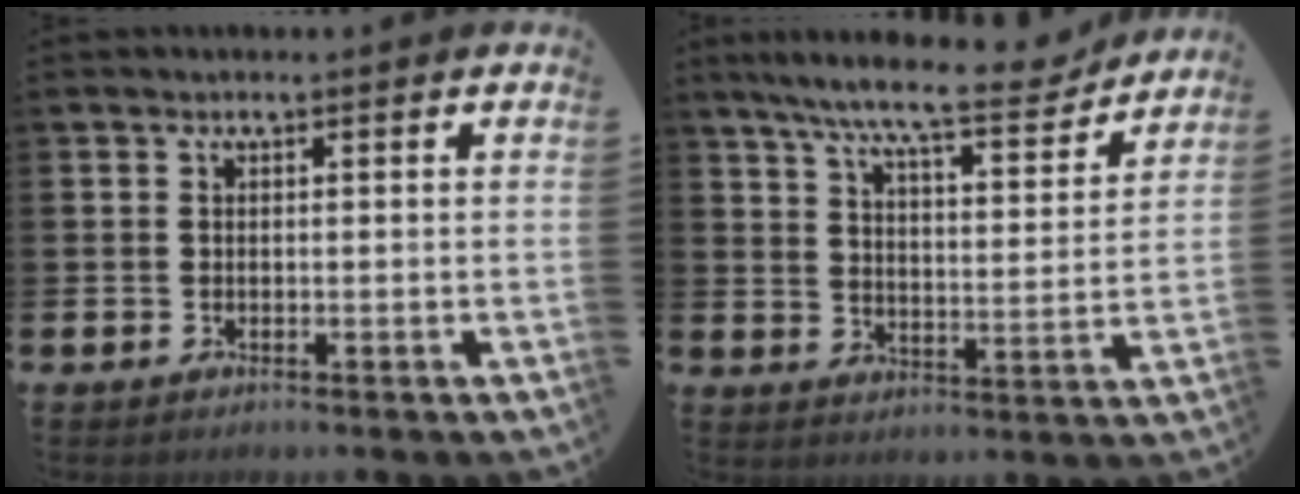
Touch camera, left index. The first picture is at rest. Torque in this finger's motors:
{"motor_torque": [1.04, -1.09, 0.78, 0.21]}